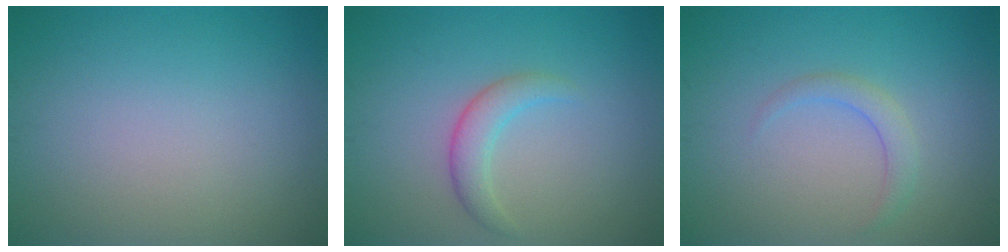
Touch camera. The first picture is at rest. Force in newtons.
{"total": 2.3, "press": 2.3, "slide": 0.2}
{"total": 1.6, "press": 1.6, "slide": 0.1}